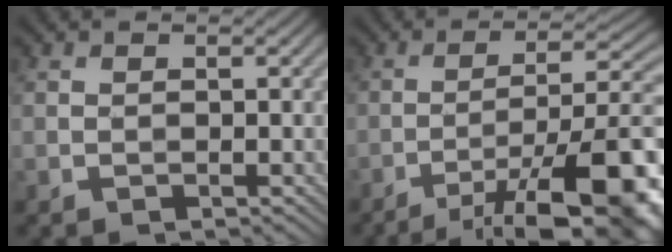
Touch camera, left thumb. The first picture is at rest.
{"total": 15.2, "force": [-8.4, 4.1, 12.0], "torque": [-0.171, 0.009, -0.125]}